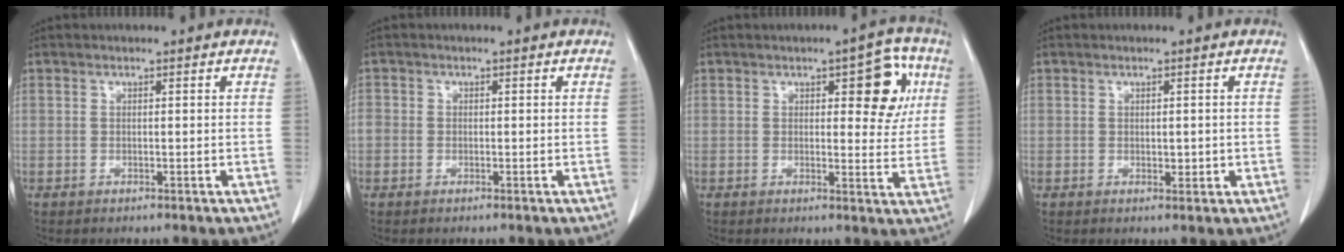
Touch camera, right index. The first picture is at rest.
{"total": 2.2, "force": [-0.3, 2.0, 0.8], "torque": [-0.017, 0.012, -0.005]}
{"total": 8.0, "force": [2.8, 3.1, 6.8], "torque": [-0.071, 0.013, 0.031]}
{"total": 1.5, "force": [-0.1, 0.8, 1.3], "torque": [-0.016, -0.002, 0.003]}